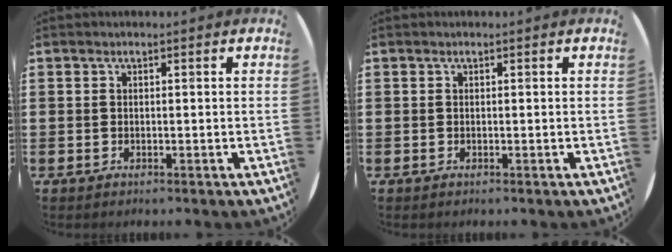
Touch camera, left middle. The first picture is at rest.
{"total": 0.0}